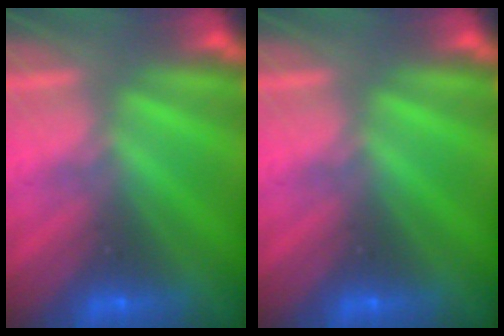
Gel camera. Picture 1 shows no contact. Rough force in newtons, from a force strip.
{"total": 0.0}